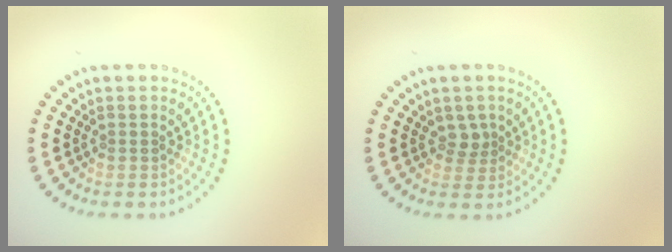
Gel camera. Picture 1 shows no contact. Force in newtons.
{"total": 1.3, "press": 1.0, "slide": 0.9}